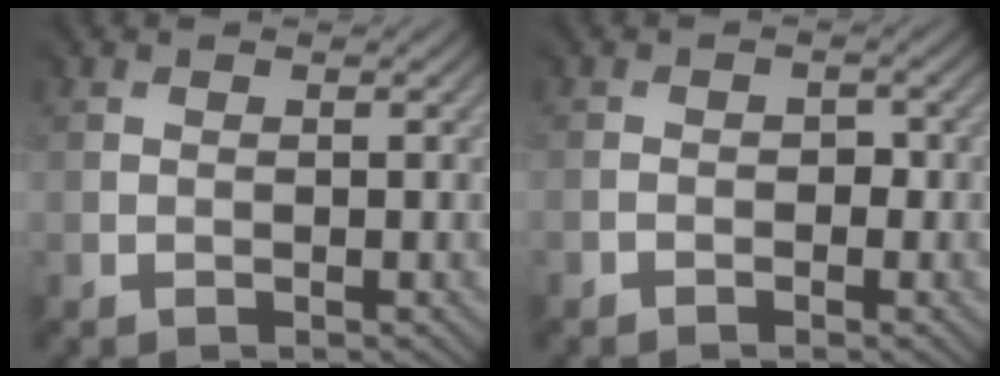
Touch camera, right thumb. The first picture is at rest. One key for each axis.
{"total": 0.8, "fx": -0.7, "fy": 0.1, "fz": 0.0, "tx": 0.002, "ty": 0.002, "tz": -0.012}